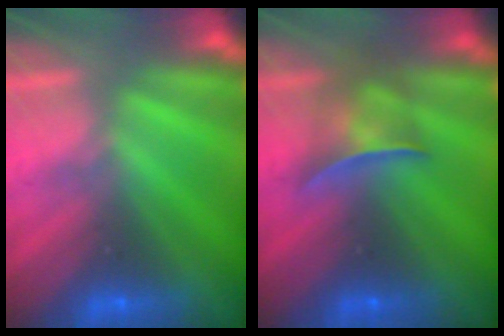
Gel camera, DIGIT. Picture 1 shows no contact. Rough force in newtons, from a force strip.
{"total": 8.4}